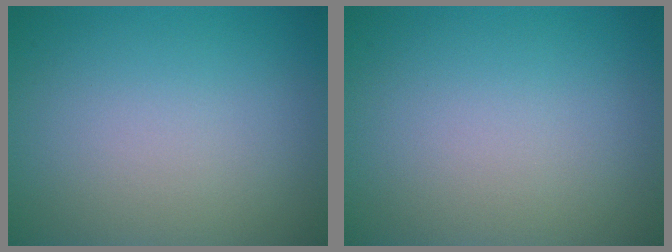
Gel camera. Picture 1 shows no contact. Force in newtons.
{"total": 0.0}